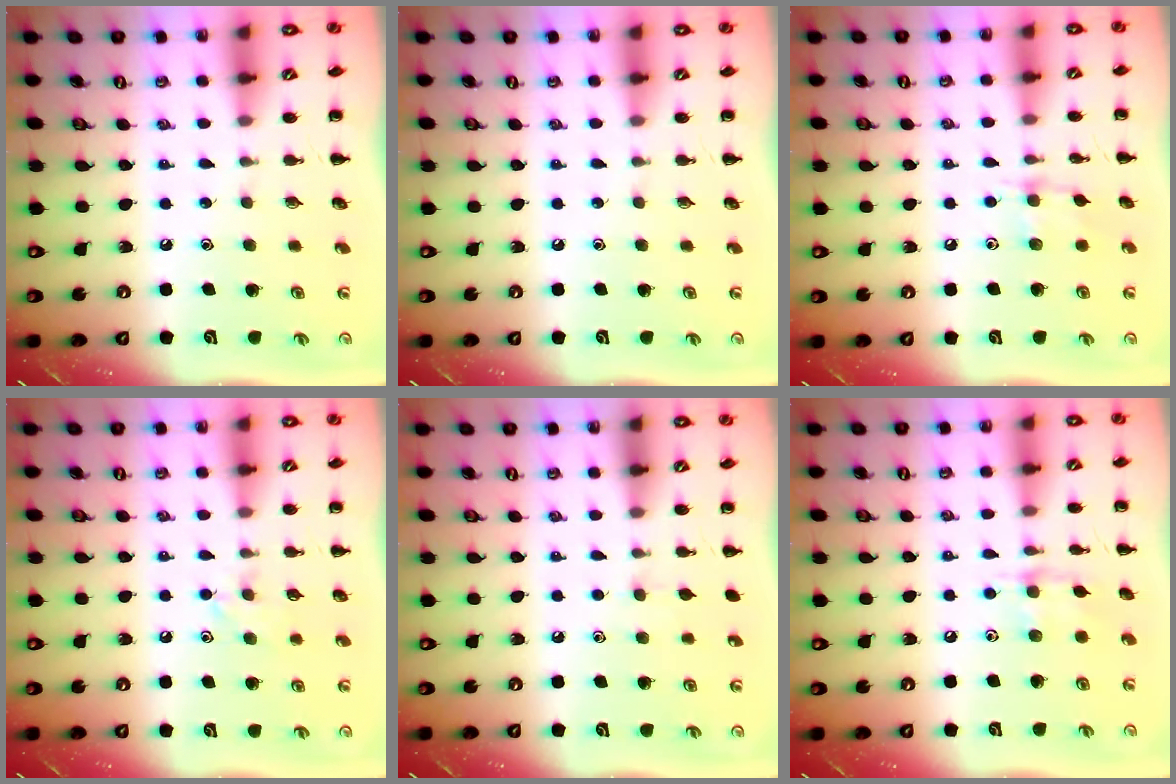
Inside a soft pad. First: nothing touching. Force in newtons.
{"total": 0.0}
{"total": 7.2, "press": 7.2, "slide": 0.7}
{"total": 6.5, "press": 6.3, "slide": 1.6}
{"total": 2.8, "press": 2.5, "slide": 1.3}
{"total": 7.7, "press": 7.7, "slide": 0.6}